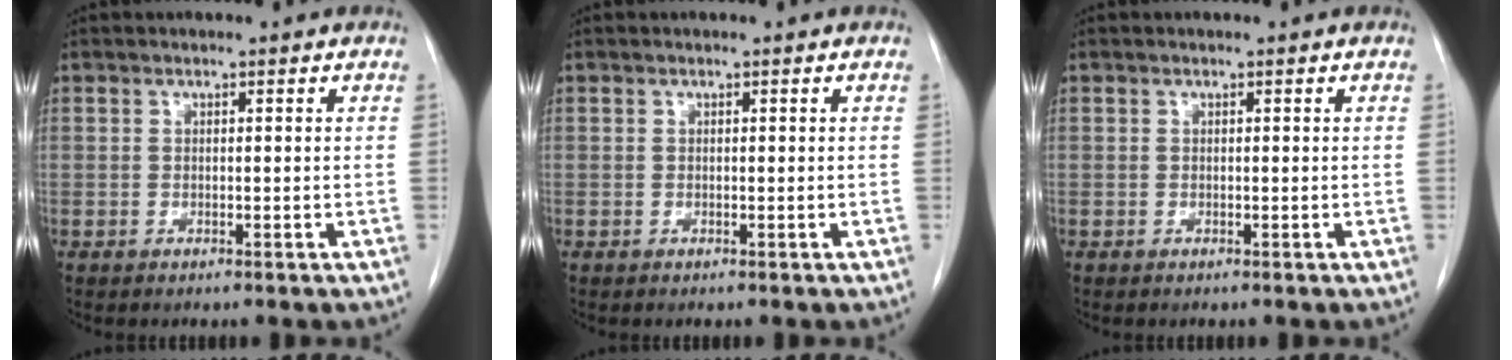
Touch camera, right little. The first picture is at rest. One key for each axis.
{"total": 0.0}
{"total": 0.0}